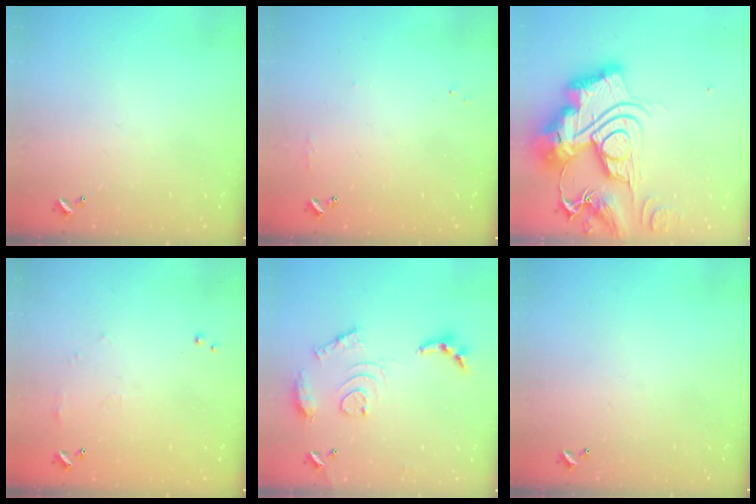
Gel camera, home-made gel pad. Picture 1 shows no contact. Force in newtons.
{"total": 4.3, "press": 4.3, "slide": 0.6}
{"total": 0.6, "press": 0.6, "slide": 0.0}
{"total": 5.4, "press": 5.3, "slide": 0.6}
{"total": 13.0, "press": 12.9, "slide": 1.1}
{"total": 0.0}